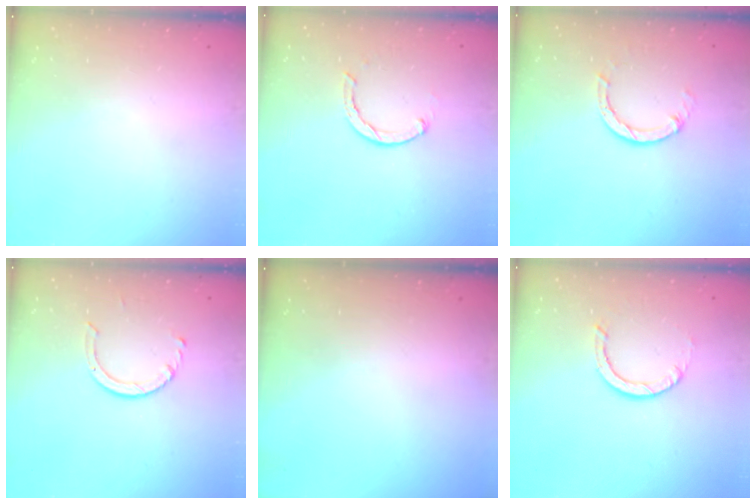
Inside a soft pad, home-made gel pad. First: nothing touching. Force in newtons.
{"total": 2.4, "press": 2.4, "slide": 0.1}
{"total": 4.4, "press": 4.4, "slide": 0.5}
{"total": 4.2, "press": 4.2, "slide": 0.3}
{"total": 0.0}
{"total": 3.9, "press": 3.8, "slide": 0.4}